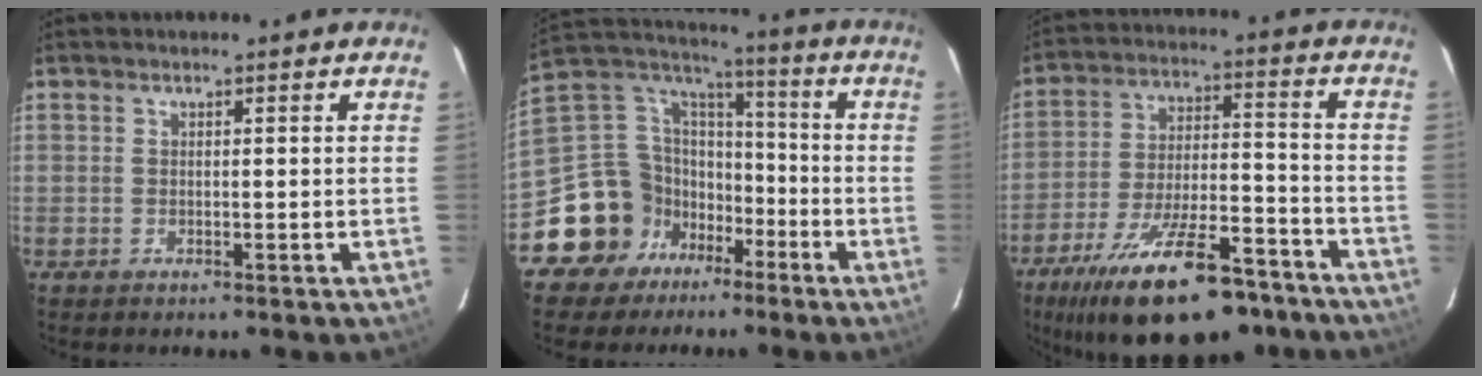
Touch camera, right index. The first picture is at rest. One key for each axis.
{"total": 15.7, "fx": -8.7, "fy": 12.3, "fz": 4.3, "tx": -0.117, "ty": 0.054, "tz": -0.144}
{"total": 24.0, "fx": -17.2, "fy": 8.5, "fz": 14.4, "tx": -0.258, "ty": -0.020, "tz": -0.254}